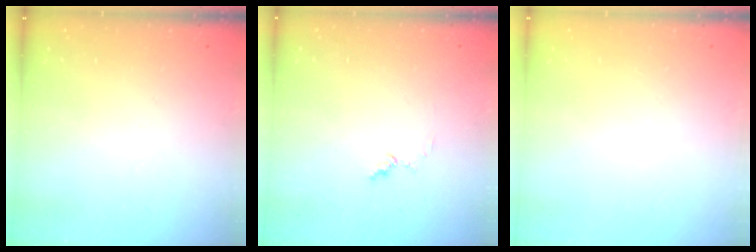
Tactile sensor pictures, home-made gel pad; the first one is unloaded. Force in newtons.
{"total": 4.9, "press": 4.9, "slide": 0.3}
{"total": 0.0}